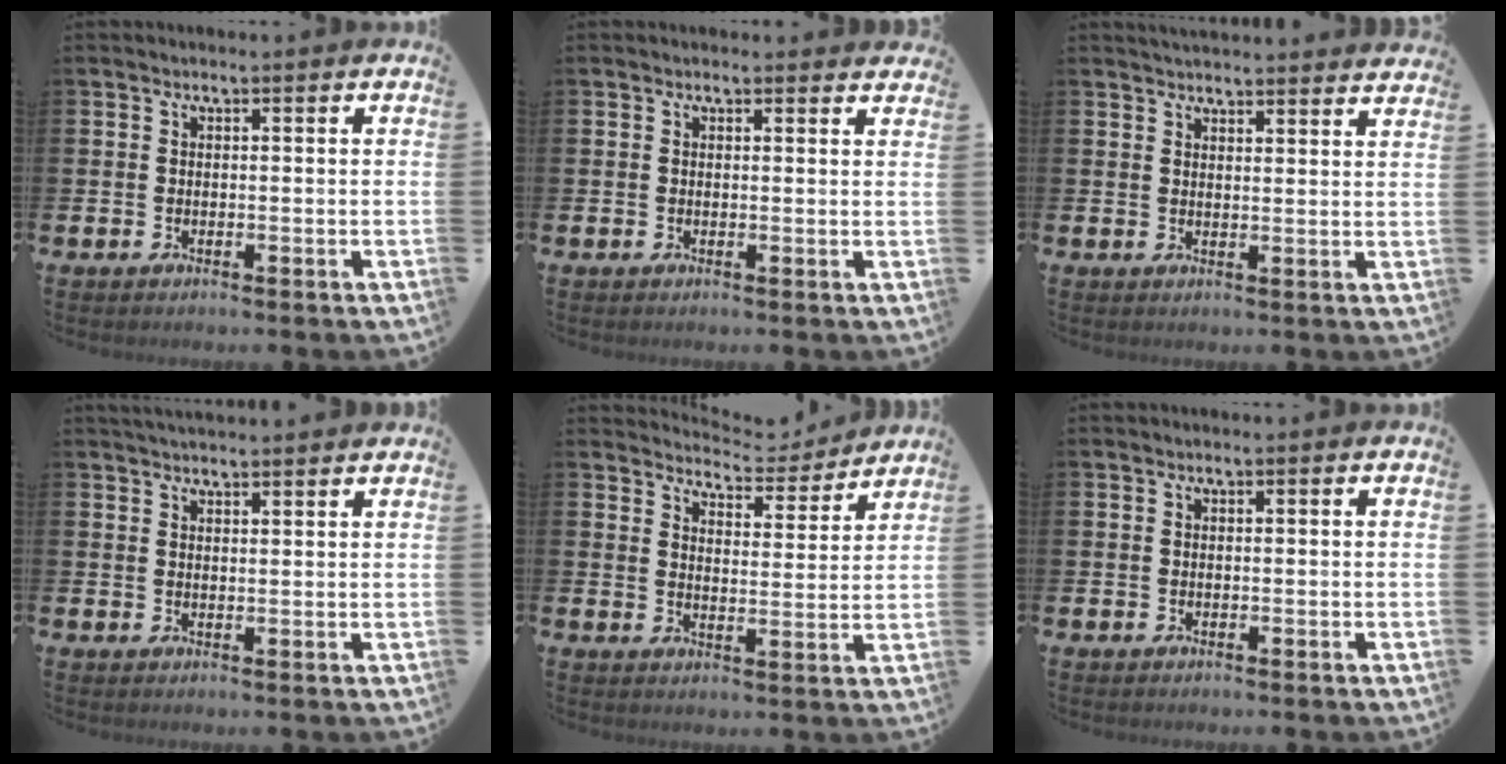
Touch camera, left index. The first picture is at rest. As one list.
[{"total": 0.8, "force": [0.8, 0.2, 0.0], "torque": [0.013, -0.003, 0.011]}, {"total": 3.5, "force": [3.5, 0.1, 0.0], "torque": [0.000, -0.022, 0.063]}, {"total": 2.6, "force": [2.5, 0.1, 0.2], "torque": [-0.002, -0.011, 0.045]}, {"total": 5.0, "force": [4.9, 0.8, 0.2], "torque": [-0.010, -0.041, 0.081]}, {"total": 0.0}]